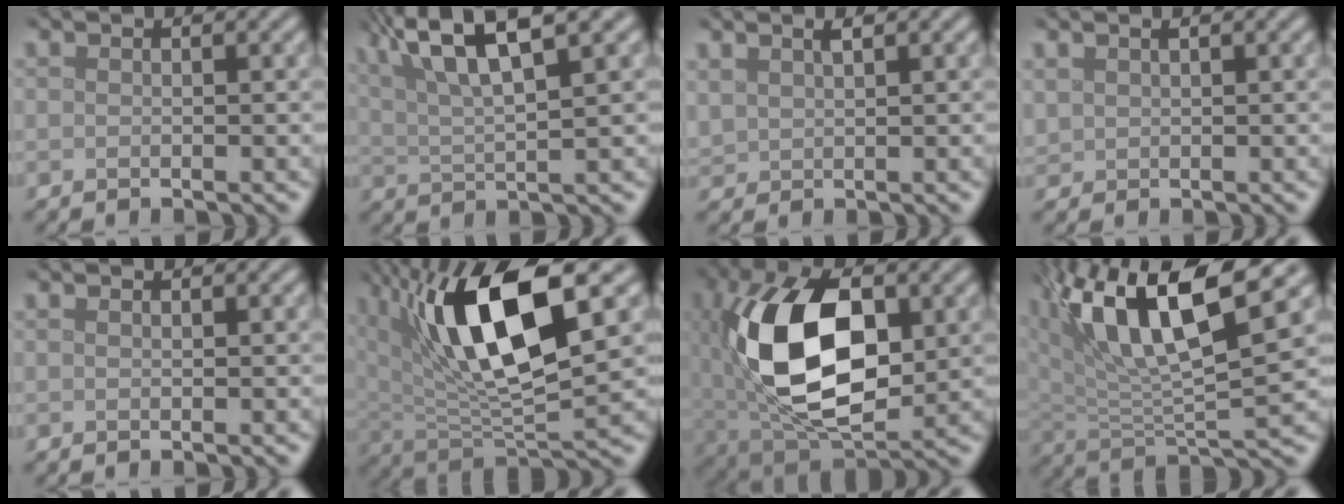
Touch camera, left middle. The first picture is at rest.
{"total": 9.6, "force": [5.2, 2.3, 7.6], "torque": [-0.130, 0.026, 0.091]}
{"total": 1.5, "force": [1.0, 0.7, 0.8], "torque": [-0.022, 0.002, 0.025]}
{"total": 0.9, "force": [0.6, 0.7, 0.3], "torque": [-0.009, 0.001, 0.015]}
{"total": 0.0}
{"total": 12.0, "force": [4.3, 4.4, 10.4], "torque": [-0.184, 0.003, 0.074]}
{"total": 13.7, "force": [1.4, 7.7, 11.3], "torque": [-0.215, 0.002, 0.032]}
{"total": 13.0, "force": [6.5, 4.0, 10.5], "torque": [-0.193, 0.015, 0.111]}